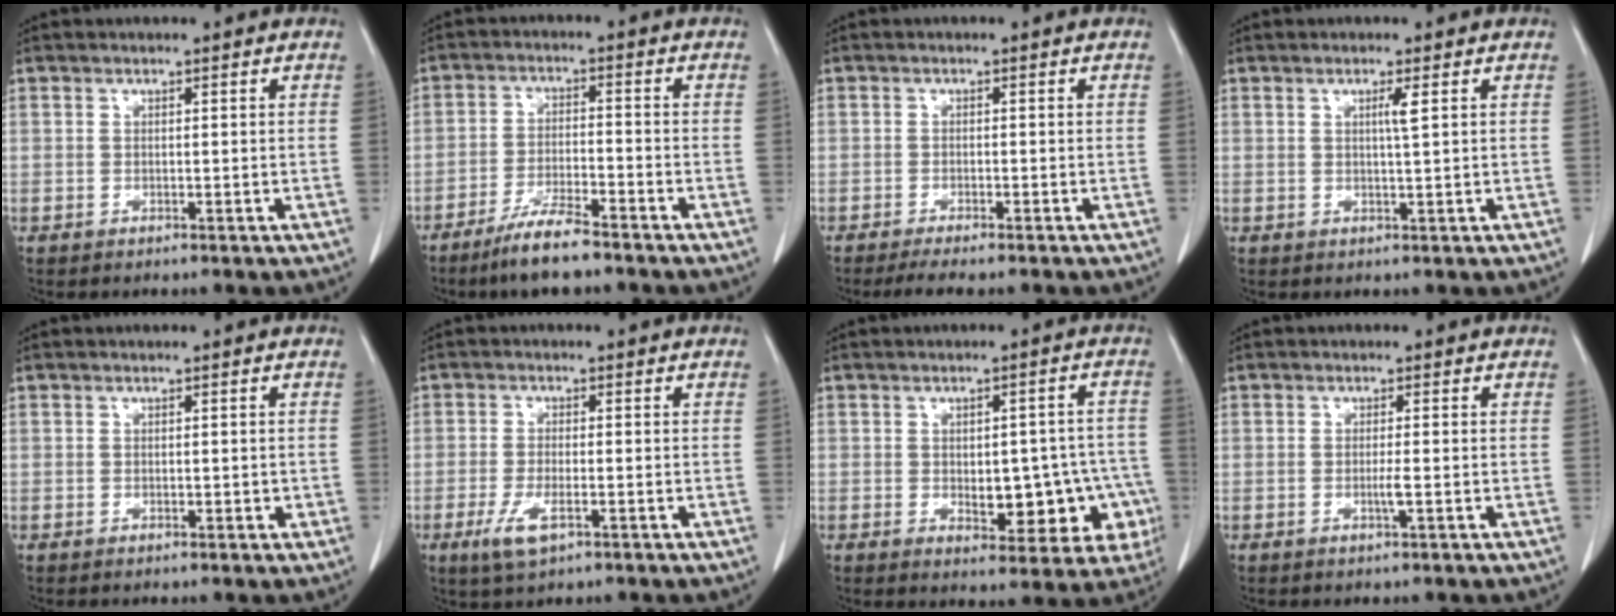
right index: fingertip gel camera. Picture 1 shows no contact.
{"total": 5.5, "force": [-4.3, 0.1, 3.4], "torque": [-0.068, -0.012, -0.083]}
{"total": 4.0, "force": [-3.3, -0.1, 2.1], "torque": [-0.029, -0.009, -0.051]}
{"total": 1.7, "force": [0.6, -0.3, 1.6], "torque": [-0.031, -0.003, 0.011]}
{"total": 1.0, "force": [-0.1, 0.5, 0.8], "torque": [-0.010, 0.000, 0.000]}
{"total": 4.6, "force": [-2.0, 1.4, 3.9], "torque": [-0.083, -0.007, -0.032]}
{"total": 11.7, "force": [-2.9, 6.2, 9.5], "torque": [-0.100, 0.021, -0.025]}
{"total": 1.6, "force": [-0.4, -0.2, 1.5], "torque": [-0.030, -0.004, -0.008]}